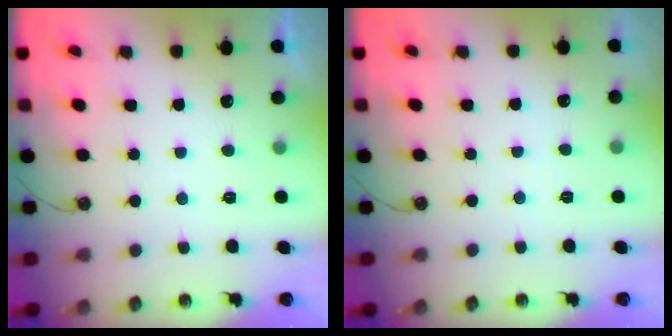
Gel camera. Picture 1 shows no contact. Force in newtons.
{"total": 1.7, "press": 1.6, "slide": 0.3}